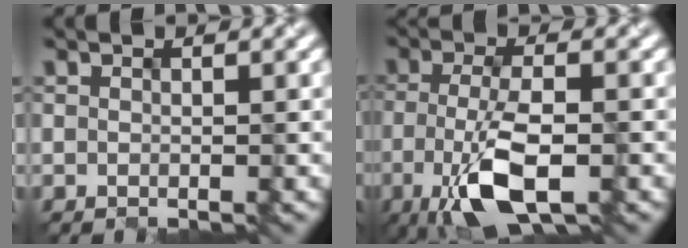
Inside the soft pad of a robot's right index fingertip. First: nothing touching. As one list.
[{"total": 6.6, "force": [-2.5, 2.2, 5.8], "torque": [-0.115, -0.005, -0.046]}]